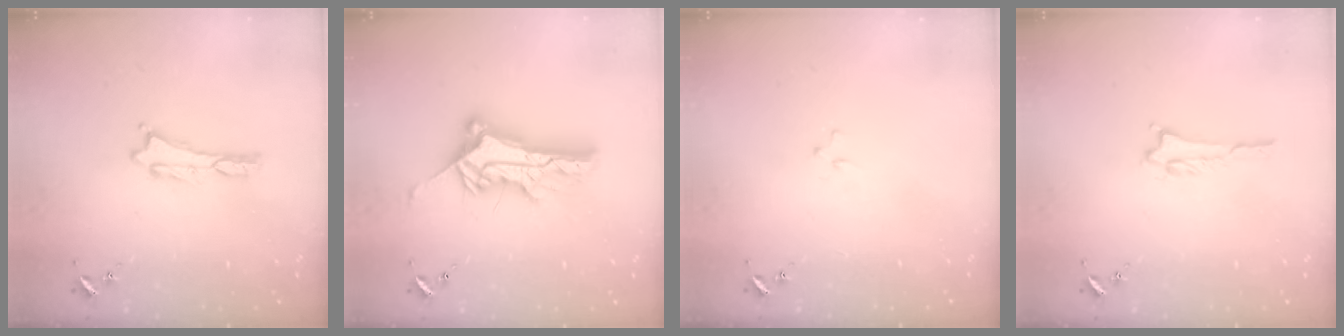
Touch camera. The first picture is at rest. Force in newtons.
{"total": 10.8, "press": 10.8, "slide": 0.9}
{"total": 0.7, "press": 0.7, "slide": 0.2}
{"total": 1.0, "press": 1.0, "slide": 0.2}